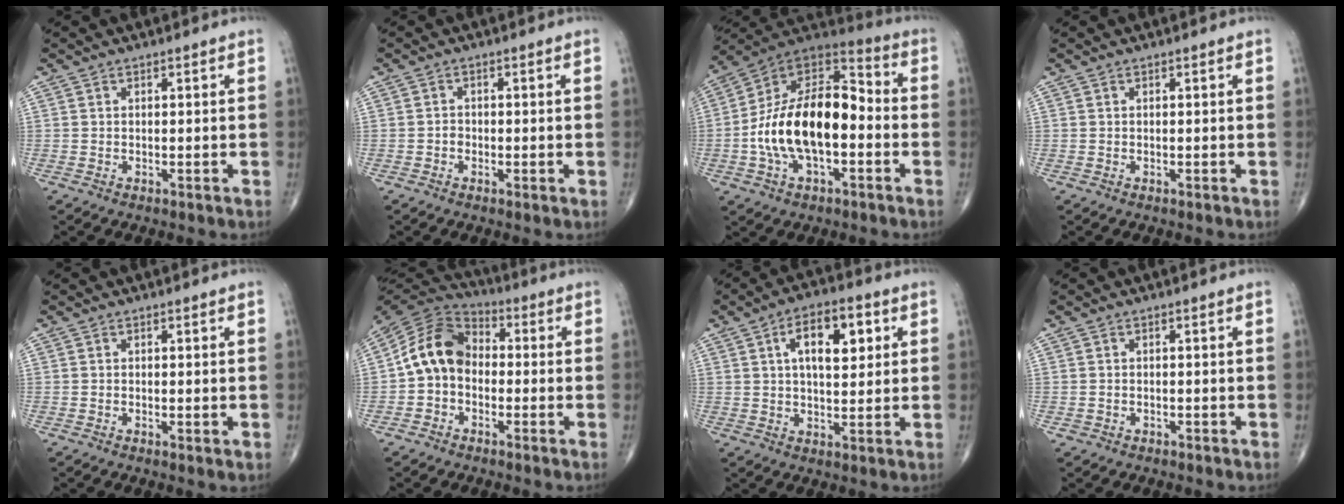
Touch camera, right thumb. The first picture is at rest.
{"total": 1.5, "force": [-0.5, 1.0, 1.0], "torque": [-0.009, 0.002, -0.013]}
{"total": 20.7, "force": [-3.1, 10.8, 17.3], "torque": [-0.295, 0.044, -0.059]}
{"total": 0.0}
{"total": 1.0, "force": [-0.1, 0.3, 0.9], "torque": [-0.021, -0.005, -0.004]}
{"total": 11.3, "force": [-1.2, 8.8, 7.0], "torque": [-0.116, 0.036, -0.039]}
{"total": 10.9, "force": [3.3, 5.4, 8.8], "torque": [-0.110, 0.002, 0.046]}
{"total": 0.9, "force": [-0.4, 0.7, 0.2], "torque": [-0.004, 0.005, -0.006]}